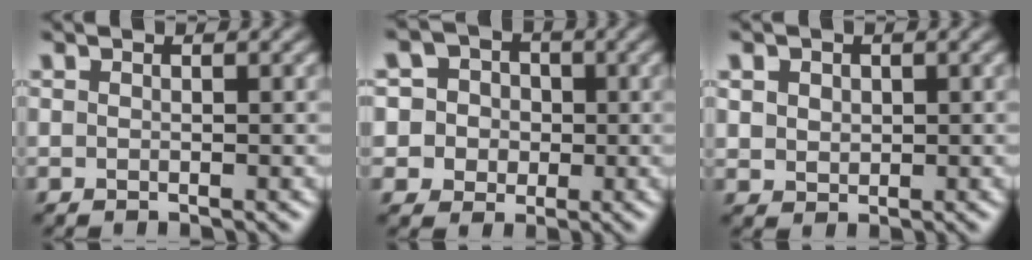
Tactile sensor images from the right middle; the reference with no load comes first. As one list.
[{"total": 6.6, "force": [1.3, 6.1, 2.0], "torque": [-0.035, 0.037, -0.001]}, {"total": 2.5, "force": [1.1, 2.0, 1.1], "torque": [-0.034, 0.007, 0.027]}]